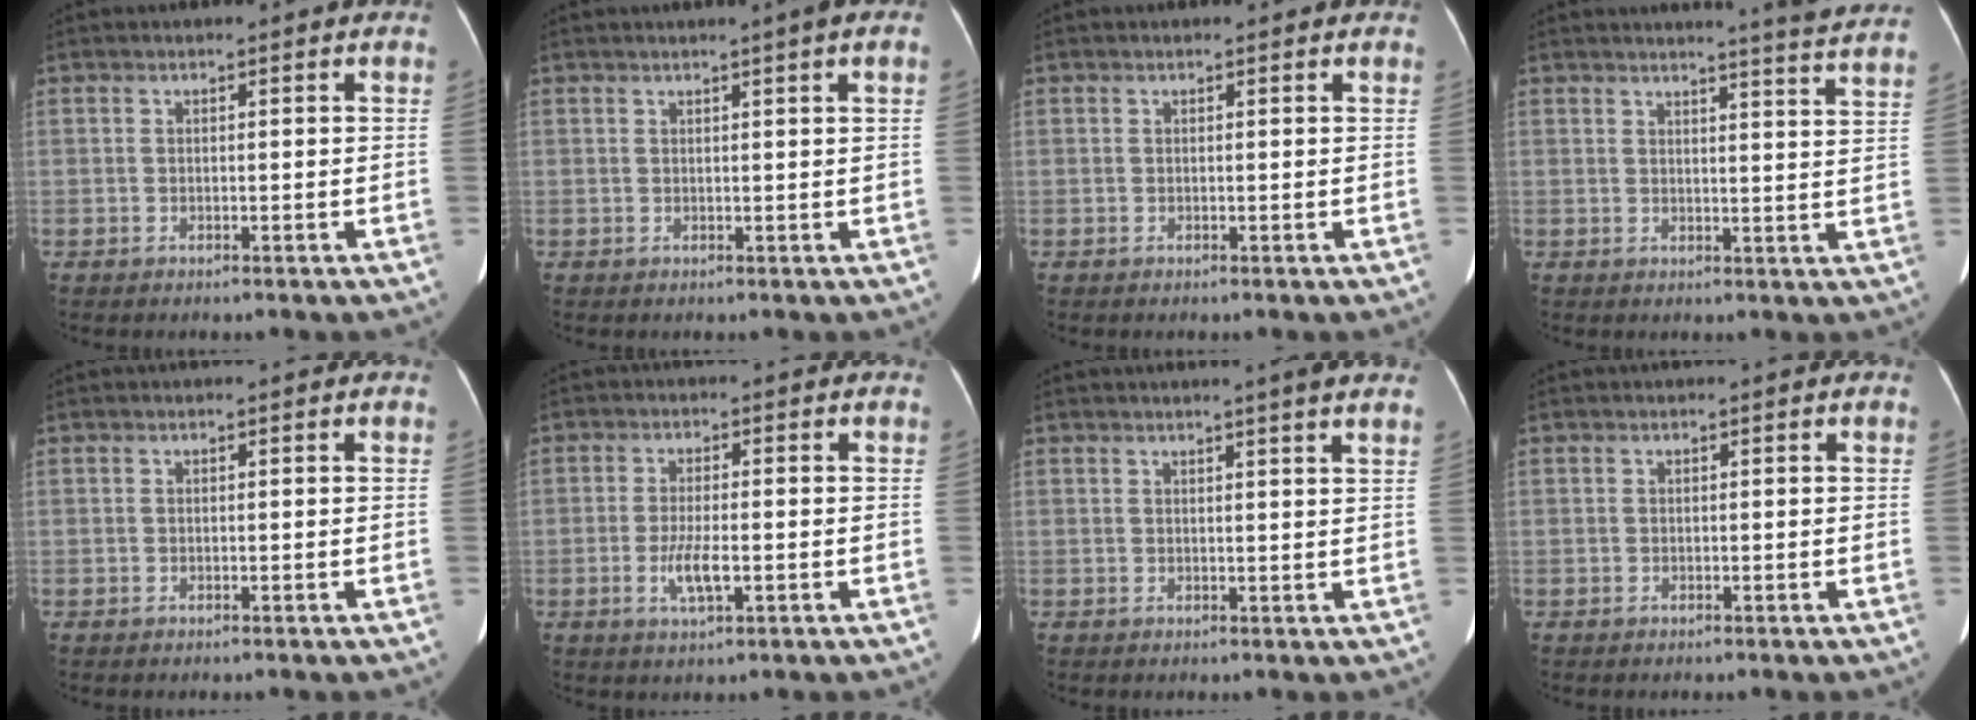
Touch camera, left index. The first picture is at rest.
{"total": 2.8, "force": [1.7, -0.1, 2.3], "torque": [-0.033, 0.011, 0.019]}
{"total": 0.8, "force": [0.8, 0.1, 0.2], "torque": [-0.008, 0.003, 0.005]}
{"total": 10.8, "force": [10.3, -1.6, 2.9], "torque": [-0.039, -0.059, 0.100]}
{"total": 0.0}
{"total": 4.2, "force": [-1.2, 0.9, 4.0], "torque": [-0.083, -0.005, -0.019]}
{"total": 4.4, "force": [3.6, -0.6, 2.6], "torque": [-0.036, 0.005, 0.036]}
{"total": 0.0}